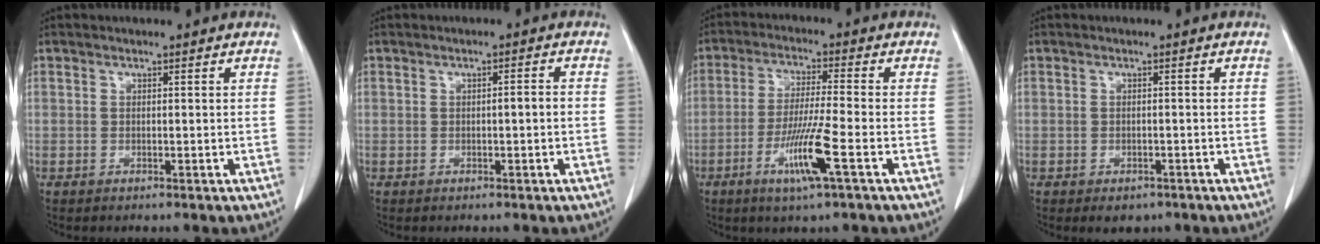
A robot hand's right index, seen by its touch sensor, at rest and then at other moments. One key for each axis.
{"total": 1.4, "fx": -0.3, "fy": 0.1, "fz": 1.4, "tx": -0.021, "ty": 0.002, "tz": -0.003}
{"total": 8.9, "fx": -3.7, "fy": -0.6, "fz": 8.0, "tx": -0.156, "ty": -0.017, "tz": -0.072}
{"total": 2.6, "fx": -1.7, "fy": 1.7, "fz": 1.0, "tx": -0.007, "ty": 0.001, "tz": -0.013}